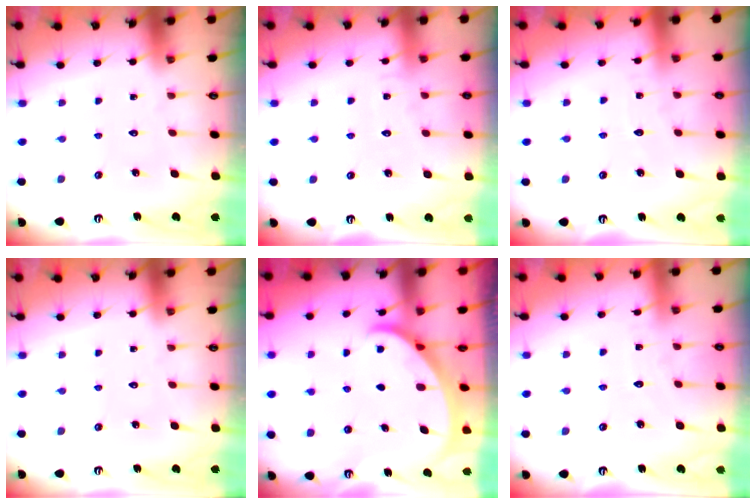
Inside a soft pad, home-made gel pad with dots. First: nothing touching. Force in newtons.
{"total": 4.6, "press": 4.5, "slide": 0.5}
{"total": 3.3, "press": 3.3, "slide": 0.4}
{"total": 0.0}
{"total": 1.8, "press": 1.8, "slide": 0.1}
{"total": 3.1, "press": 3.1, "slide": 0.1}